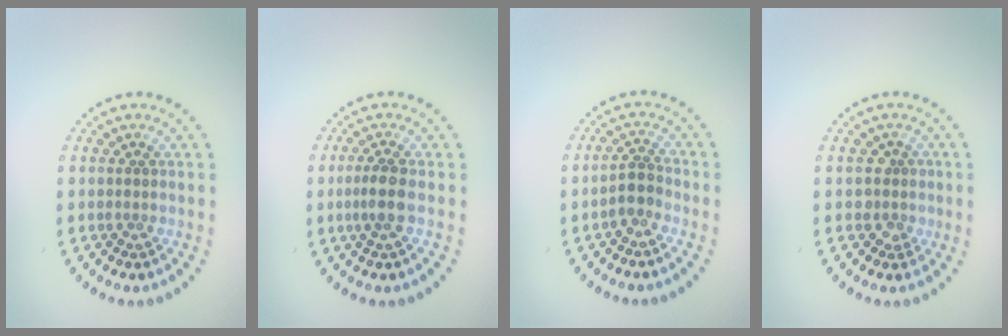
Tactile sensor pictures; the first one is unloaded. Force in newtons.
{"total": 2.0, "press": 1.8, "slide": 0.9}
{"total": 1.8, "press": 1.4, "slide": 1.1}
{"total": 1.7, "press": 1.4, "slide": 1.0}